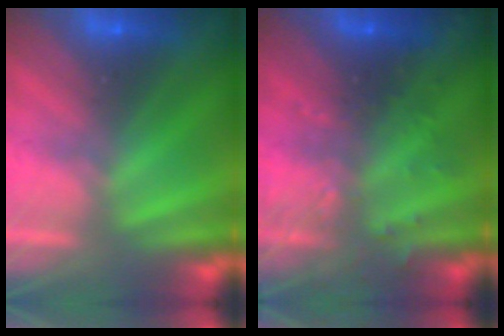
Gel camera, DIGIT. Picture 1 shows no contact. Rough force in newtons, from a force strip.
{"total": 2.9}